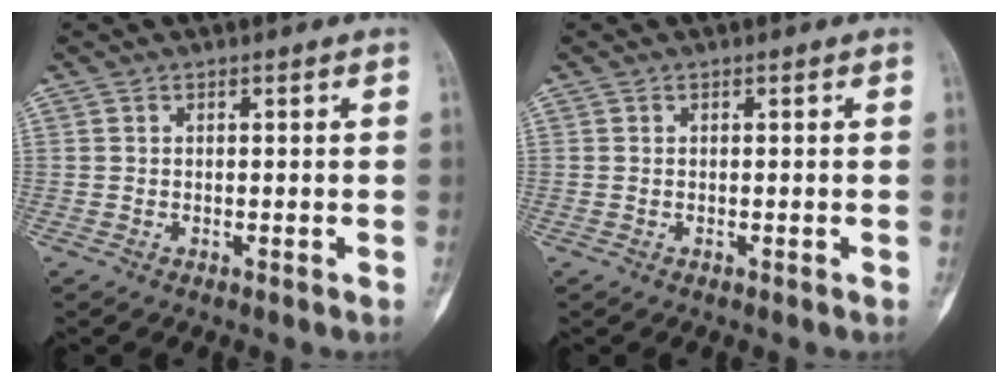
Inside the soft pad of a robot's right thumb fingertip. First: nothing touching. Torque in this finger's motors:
{"motor_torque": [0.56, -0.15, 0.06, -0.44, 0.04]}